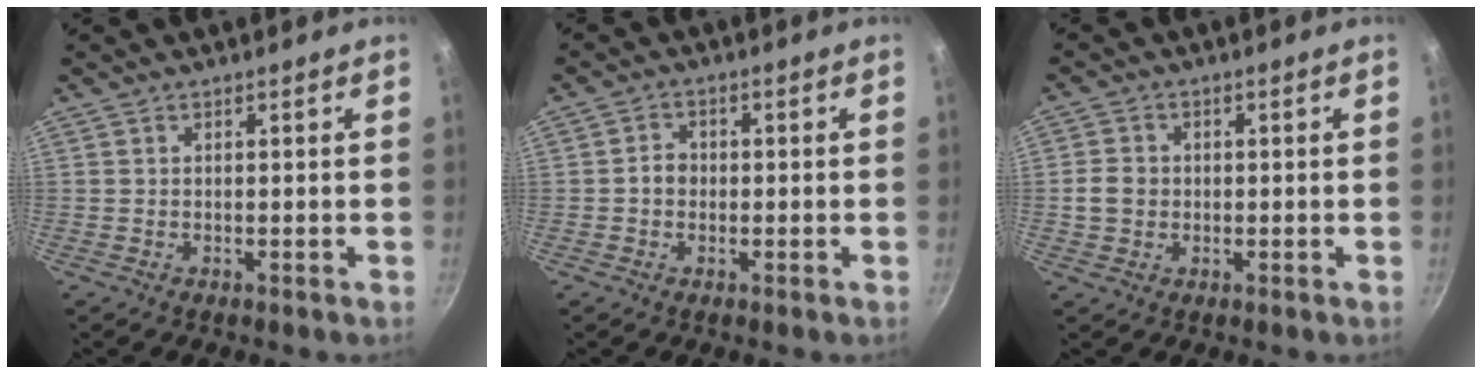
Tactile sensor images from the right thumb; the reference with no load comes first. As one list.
[{"total": 2.9, "force": [-0.3, 2.5, 1.5], "torque": [-0.008, 0.010, -0.008]}, {"total": 4.2, "force": [-0.3, 3.7, 2.0], "torque": [-0.027, 0.009, -0.010]}]